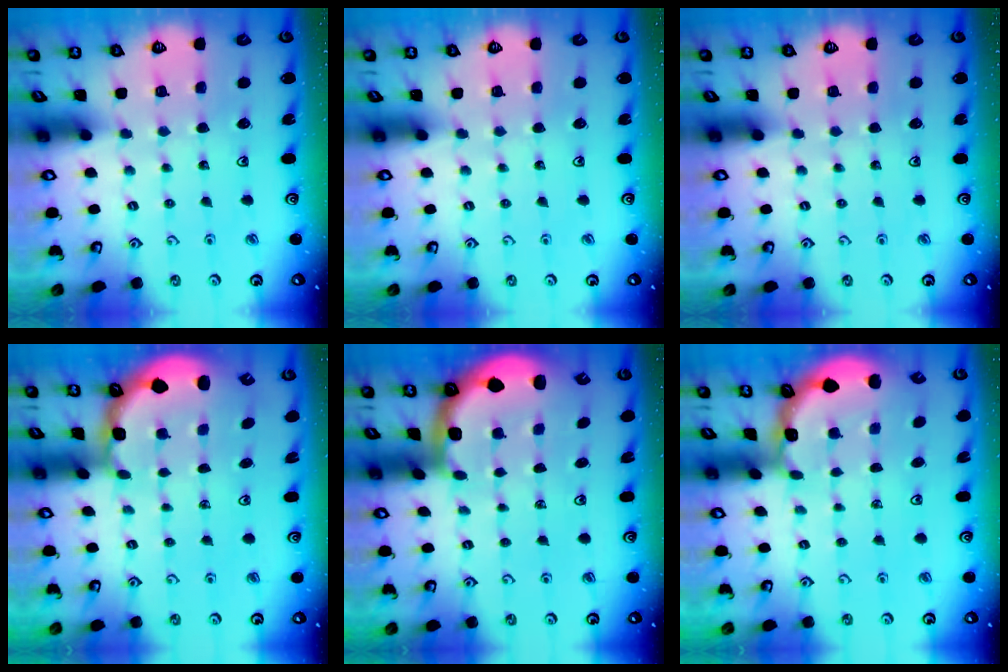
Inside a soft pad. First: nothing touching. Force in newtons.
{"total": 0.0}
{"total": 0.0}
{"total": 2.2, "press": 1.9, "slide": 1.1}
{"total": 1.7, "press": 1.7, "slide": 0.3}
{"total": 1.3, "press": 1.3, "slide": 0.1}